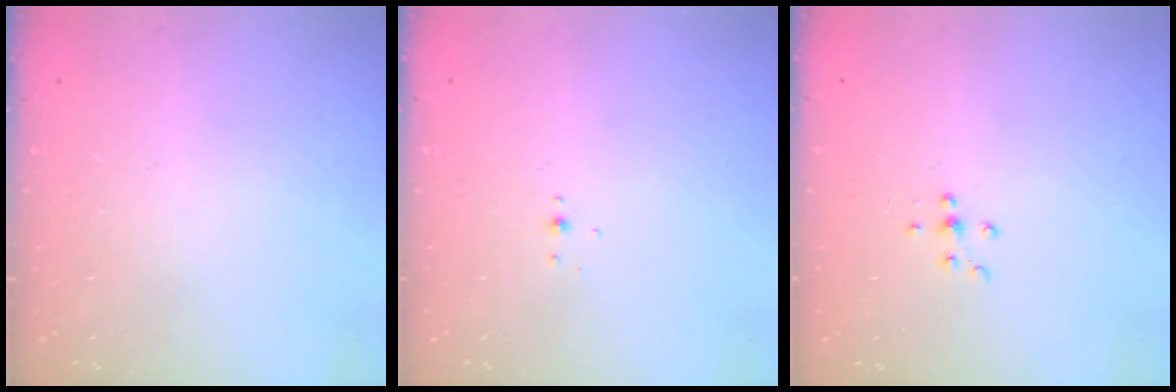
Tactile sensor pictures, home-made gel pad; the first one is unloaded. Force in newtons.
{"total": 3.0, "press": 2.9, "slide": 0.8}
{"total": 4.4, "press": 4.3, "slide": 1.0}